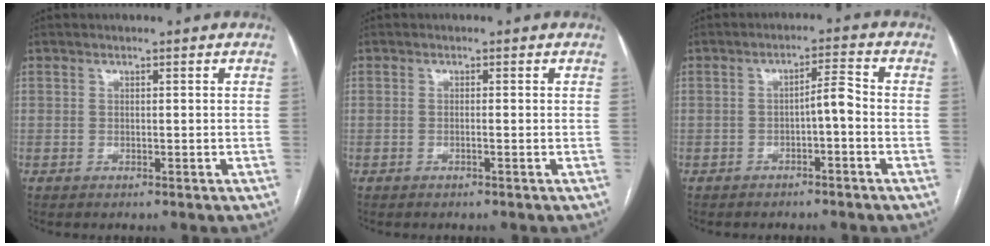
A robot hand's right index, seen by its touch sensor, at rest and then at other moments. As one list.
[{"total": 0.5, "force": [-0.2, -0.1, 0.4], "torque": [-0.006, 0.002, -0.003]}, {"total": 3.5, "force": [-1.1, 0.6, 3.3], "torque": [-0.050, 0.014, -0.017]}]